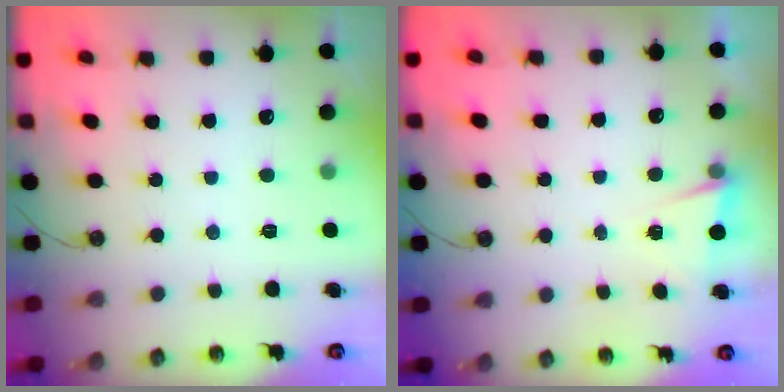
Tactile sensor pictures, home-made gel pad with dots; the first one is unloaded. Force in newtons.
{"total": 2.4, "press": 2.2, "slide": 1.1}